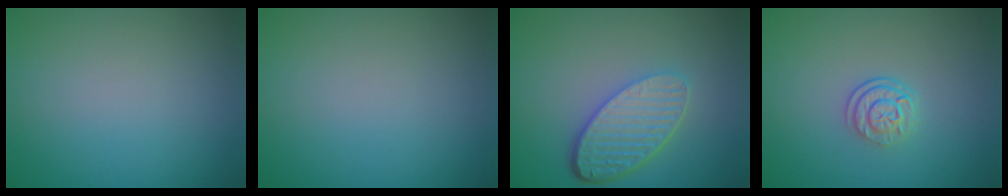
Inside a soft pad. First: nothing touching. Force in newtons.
{"total": 0.0}
{"total": 5.3, "press": 3.9, "slide": 3.6}
{"total": 2.4, "press": 1.8, "slide": 1.7}